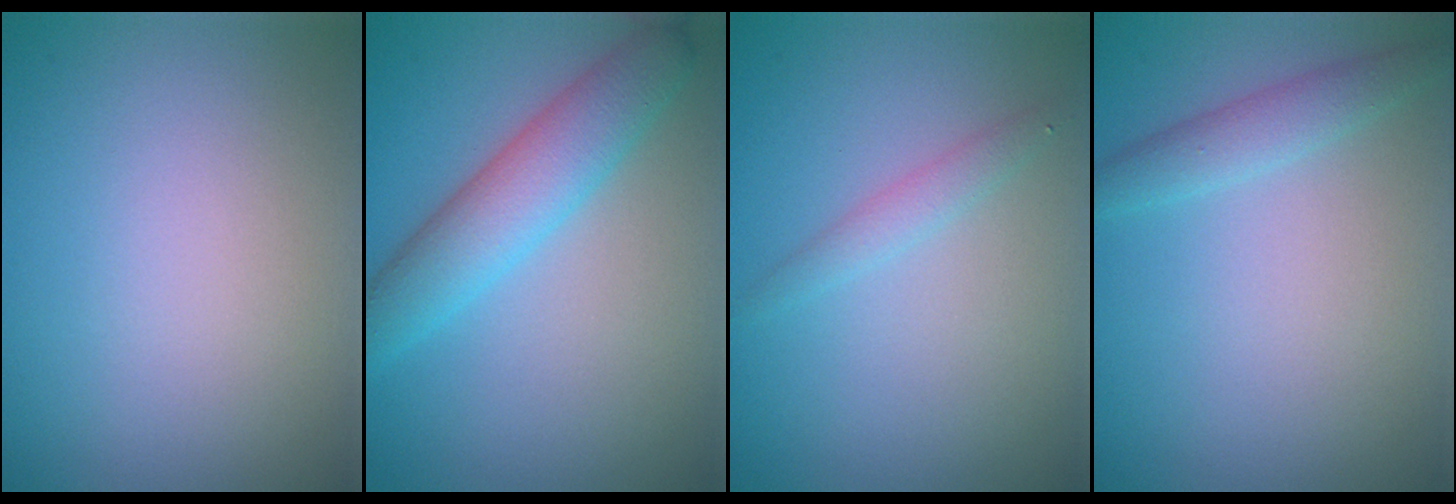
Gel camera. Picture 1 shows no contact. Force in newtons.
{"total": 4.7, "press": 4.7, "slide": 0.1}
{"total": 1.3, "press": 1.3, "slide": 0.0}
{"total": 1.8, "press": 1.8, "slide": 0.2}